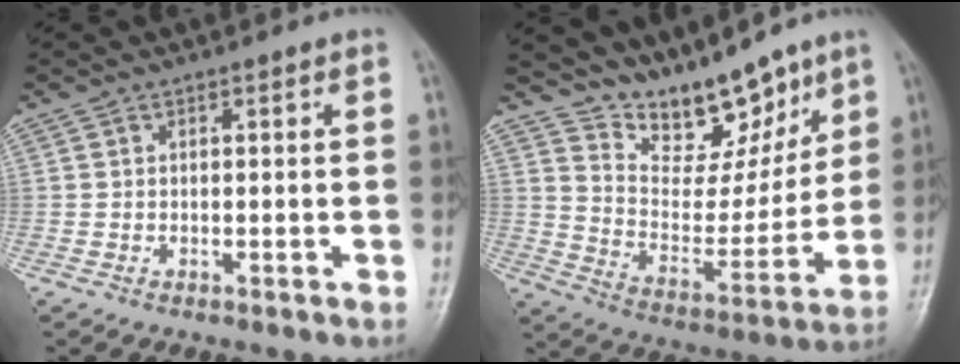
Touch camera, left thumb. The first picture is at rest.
{"total": 15.4, "force": [12.4, 6.5, 6.5], "torque": [-0.056, -0.077, 0.217]}